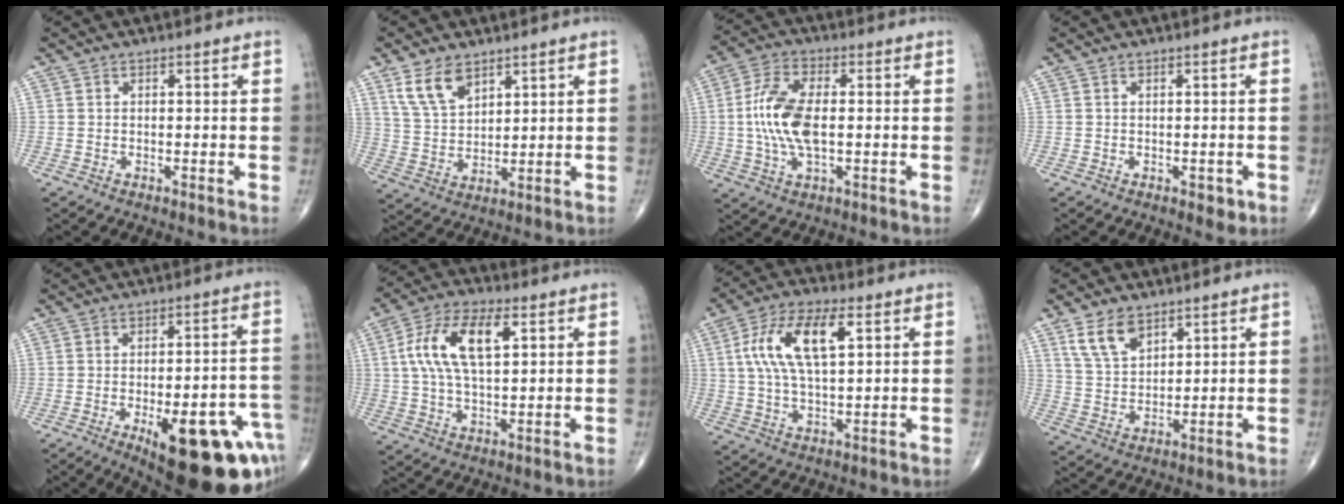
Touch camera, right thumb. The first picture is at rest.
{"total": 8.1, "force": [5.0, 4.4, 4.6], "torque": [-0.075, -0.023, 0.108]}
{"total": 11.6, "force": [-0.2, 5.4, 10.2], "torque": [-0.217, 0.010, -0.004]}
{"total": 1.9, "force": [-0.6, 1.1, 1.4], "torque": [-0.011, -0.001, -0.004]}
{"total": 23.2, "force": [-10.3, 8.6, 18.9], "torque": [-0.170, 0.038, -0.123]}
{"total": 12.9, "force": [3.3, 5.9, 10.9], "torque": [-0.215, 0.011, 0.060]}
{"total": 13.0, "force": [3.6, 5.4, 11.3], "torque": [-0.225, 0.011, 0.066]}
{"total": 7.5, "force": [4.6, 4.1, 4.2], "torque": [-0.066, -0.023, 0.098]}